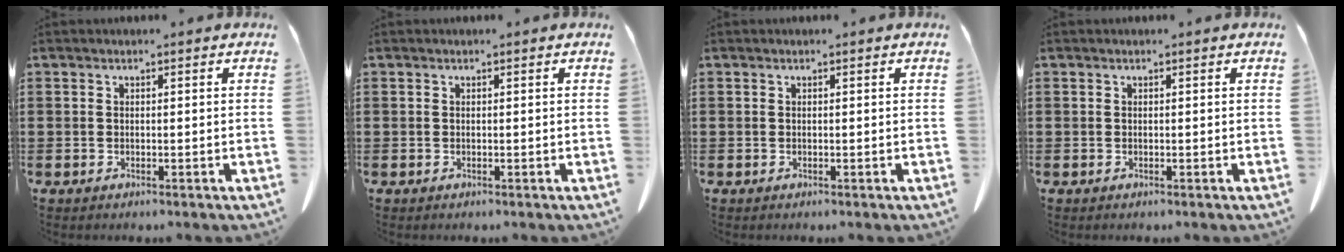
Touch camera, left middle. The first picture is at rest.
{"total": 0.0}
{"total": 0.0}
{"total": 0.0}